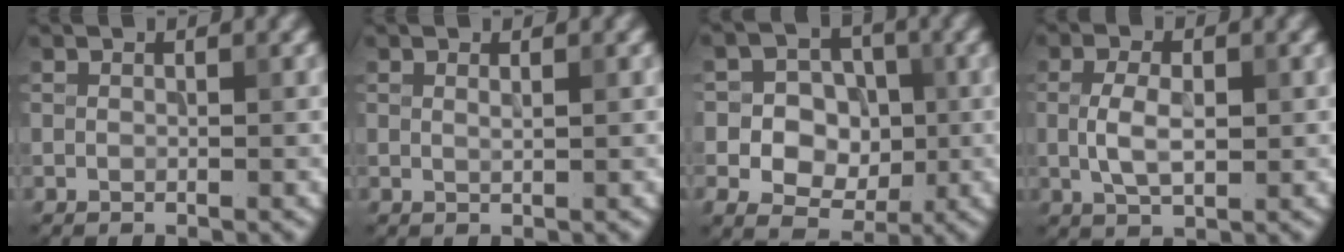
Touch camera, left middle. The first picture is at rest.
{"total": 0.7, "force": [0.3, 0.2, 0.6], "torque": [-0.005, 0.001, 0.005]}
{"total": 7.6, "force": [-0.4, 6.6, 3.7], "torque": [-0.047, 0.024, -0.037]}
{"total": 3.6, "force": [-0.1, 1.8, 3.1], "torque": [-0.066, -0.002, 0.000]}